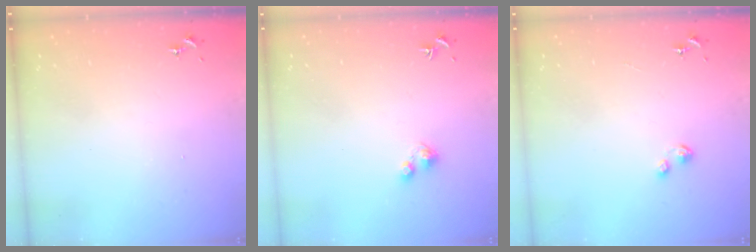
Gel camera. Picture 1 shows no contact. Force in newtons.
{"total": 2.6, "press": 2.6, "slide": 0.3}
{"total": 2.2, "press": 2.2, "slide": 0.3}